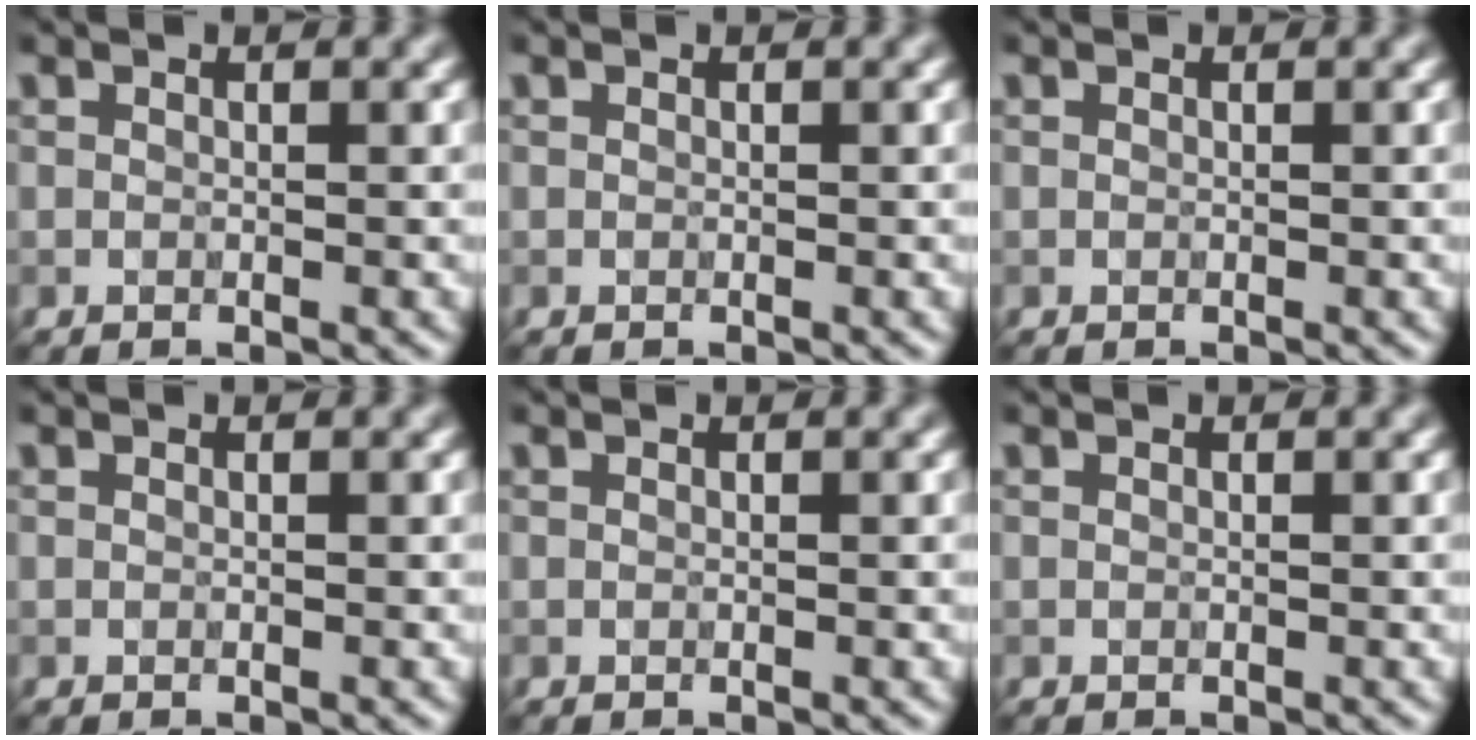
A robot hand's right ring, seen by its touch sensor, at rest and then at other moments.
{"total": 0.0}
{"total": 0.0}
{"total": 0.0}
{"total": 0.0}
{"total": 0.0}